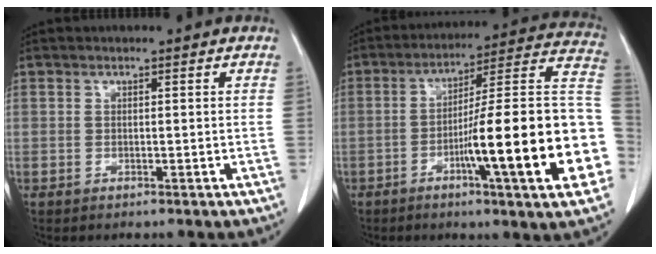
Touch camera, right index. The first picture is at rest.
{"total": 23.7, "force": [-6.2, 1.1, 22.8], "torque": [-0.241, 0.013, -0.091]}